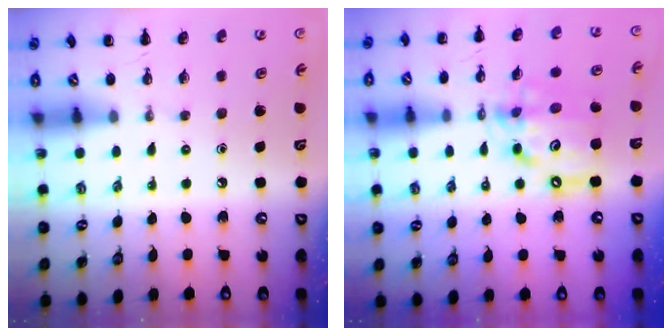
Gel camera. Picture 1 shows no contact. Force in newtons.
{"total": 14.8, "press": 14.4, "slide": 3.5}